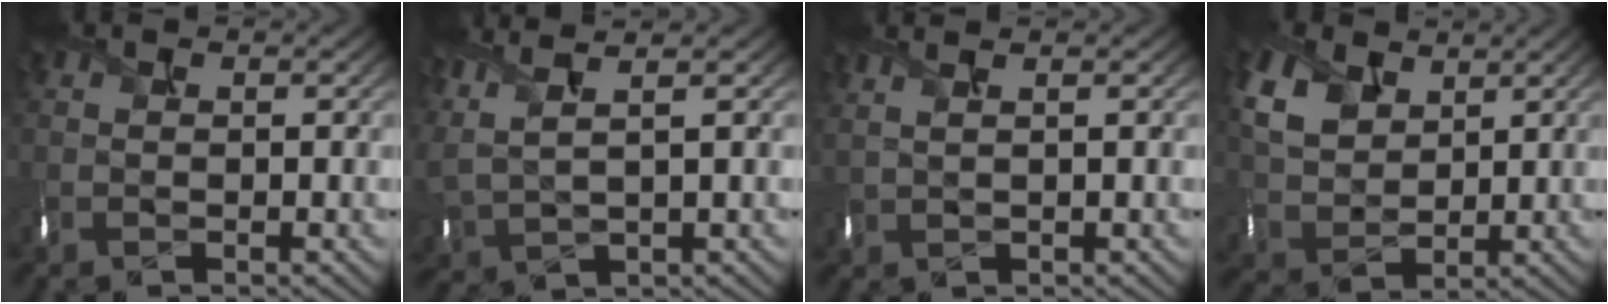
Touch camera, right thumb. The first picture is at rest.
{"total": 6.3, "force": [3.9, 2.0, 4.6], "torque": [-0.137, 0.004, 0.086]}
{"total": 2.4, "force": [1.6, 0.8, 1.6], "torque": [-0.024, 0.007, 0.018]}
{"total": 7.1, "force": [3.8, 4.9, 3.4], "torque": [-0.123, -0.003, 0.087]}